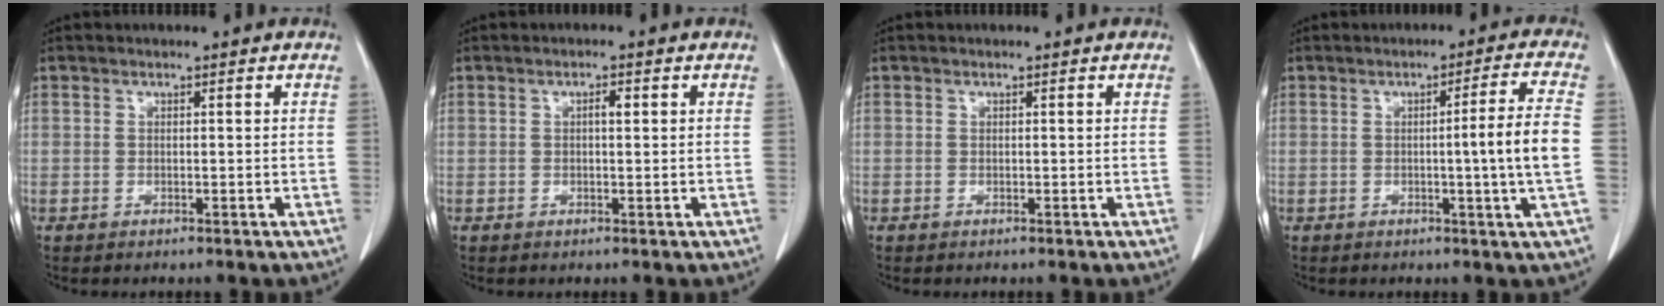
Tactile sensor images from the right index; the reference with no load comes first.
{"total": 1.4, "force": [0.3, 0.4, 1.3], "torque": [-0.023, 0.003, 0.003]}
{"total": 0.0}
{"total": 7.5, "force": [-0.8, -1.7, 7.3], "torque": [-0.102, -0.004, -0.011]}